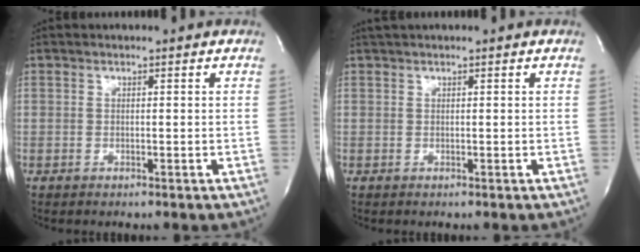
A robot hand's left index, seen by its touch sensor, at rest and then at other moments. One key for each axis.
{"total": 3.1, "fx": 2.8, "fy": 0.3, "fz": 1.5, "tx": -0.021, "ty": 0.033, "tz": 0.043}